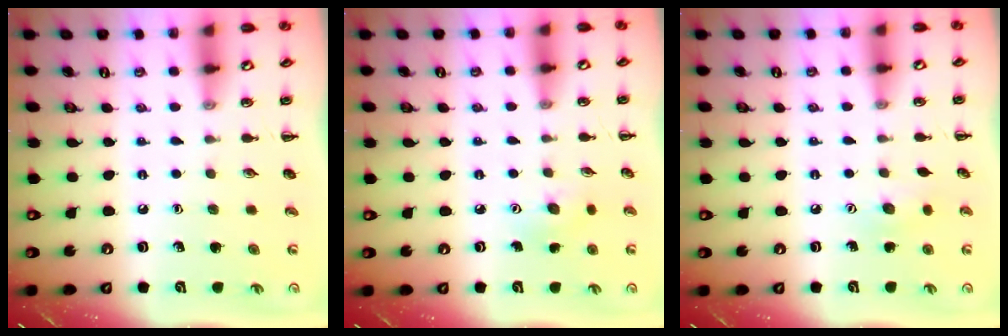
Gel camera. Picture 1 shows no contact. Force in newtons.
{"total": 5.6, "press": 5.4, "slide": 1.6}
{"total": 5.0, "press": 4.9, "slide": 1.1}